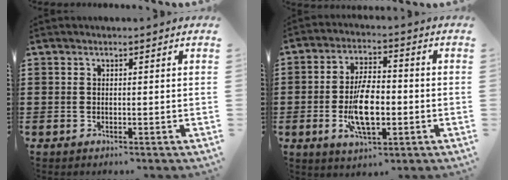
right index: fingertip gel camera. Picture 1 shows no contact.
{"total": 9.3, "force": [-1.9, 4.0, 8.1], "torque": [-0.170, -0.003, -0.035]}